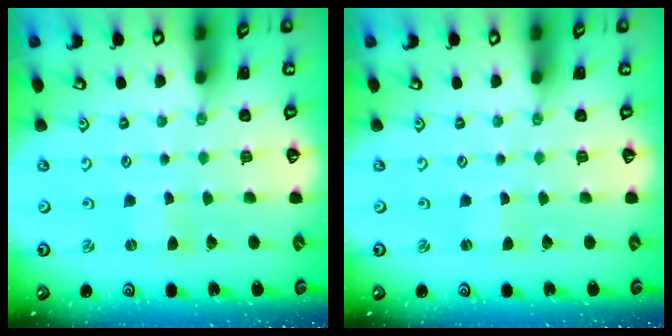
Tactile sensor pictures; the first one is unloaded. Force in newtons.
{"total": 0.6, "press": 0.6, "slide": 0.0}